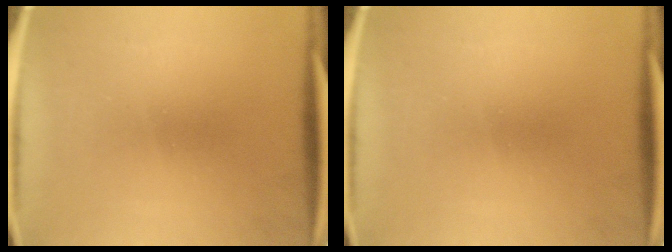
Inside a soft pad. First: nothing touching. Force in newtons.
{"total": 0.0}